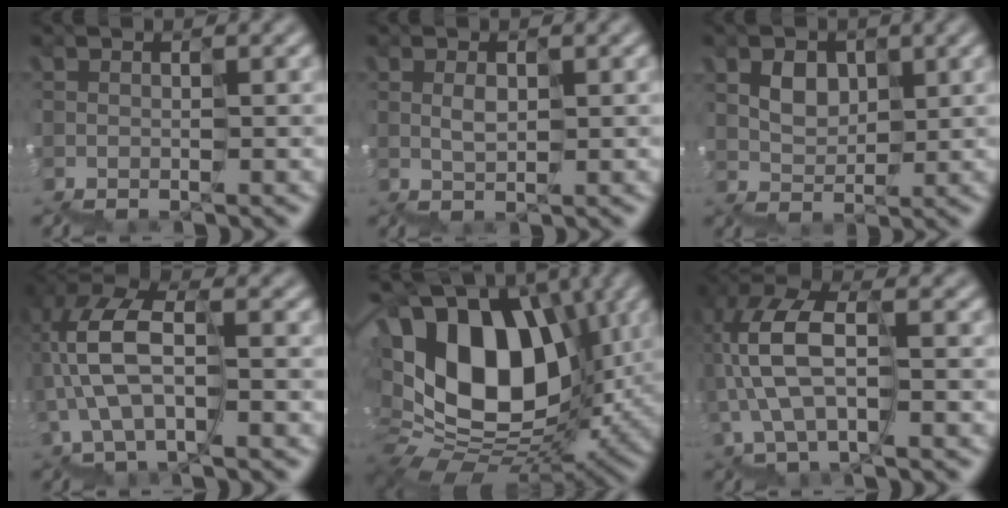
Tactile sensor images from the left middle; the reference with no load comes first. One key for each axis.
{"total": 1.0, "fx": 0.6, "fy": -0.3, "fz": -0.7, "tx": -0.004, "ty": 0.012, "tz": 0.016}
{"total": 2.2, "fx": 1.5, "fy": 1.0, "fz": -1.3, "tx": 0.008, "ty": 0.018, "tz": 0.028}
{"total": 6.7, "fx": 0.0, "fy": 3.2, "fz": 5.9, "tx": -0.164, "ty": 0.035, "tz": -0.003}
{"total": 13.4, "fx": 3.3, "fy": 9.7, "fz": 8.6, "tx": -0.155, "ty": 0.024, "tz": 0.051}
{"total": 6.2, "fx": 0.4, "fy": 2.7, "fz": 5.5, "tx": -0.150, "ty": 0.035, "tz": 0.004}